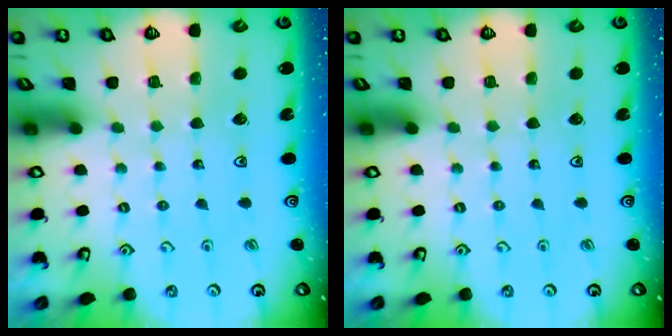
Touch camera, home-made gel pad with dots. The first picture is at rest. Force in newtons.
{"total": 0.0}